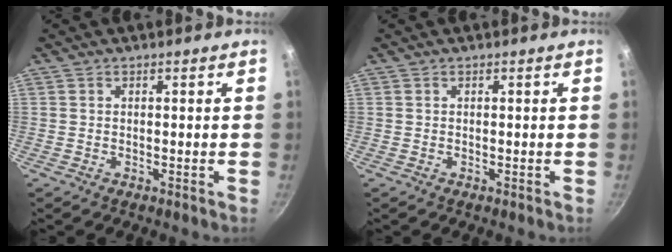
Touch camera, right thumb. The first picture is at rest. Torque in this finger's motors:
{"motor_torque": [0.00, 0.00, 0.04, 0.00, 0.00]}